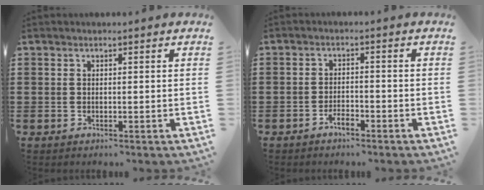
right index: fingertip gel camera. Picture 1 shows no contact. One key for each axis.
{"total": 2.3, "fx": -1.8, "fy": 0.6, "fz": 1.3, "tx": -0.025, "ty": 0.003, "tz": -0.035}